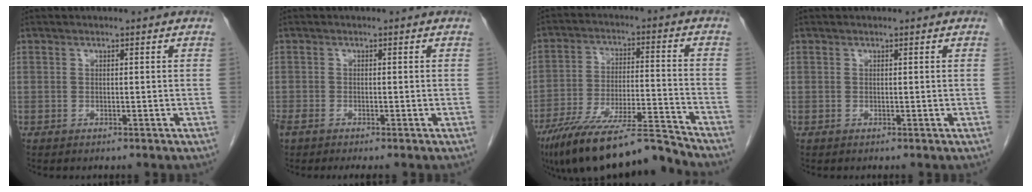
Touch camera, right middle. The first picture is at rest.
{"total": 4.1, "force": [-3.2, 1.3, 2.1], "torque": [-0.038, -0.011, -0.050]}
{"total": 16.5, "force": [-14.5, 0.5, 7.7], "torque": [-0.134, 0.003, -0.252]}
{"total": 0.0}